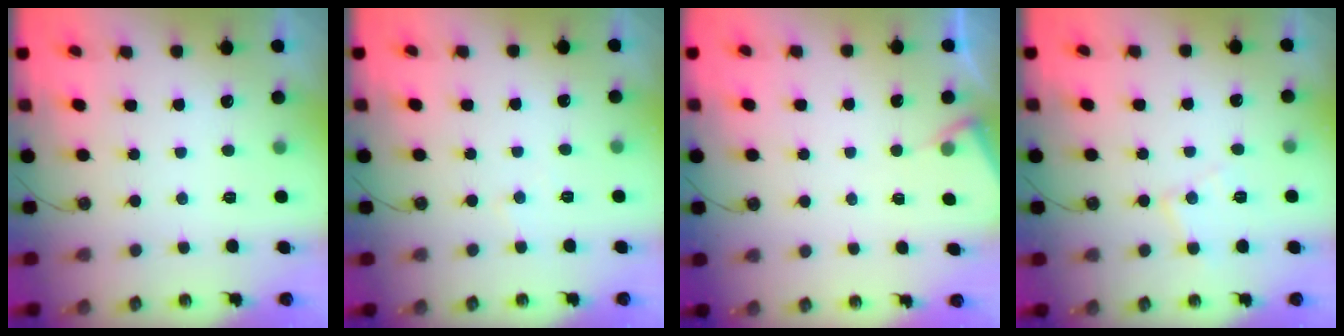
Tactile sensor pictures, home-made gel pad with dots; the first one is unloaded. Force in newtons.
{"total": 3.3, "press": 3.3, "slide": 0.5}
{"total": 4.0, "press": 4.0, "slide": 0.4}
{"total": 8.7, "press": 8.7, "slide": 0.7}